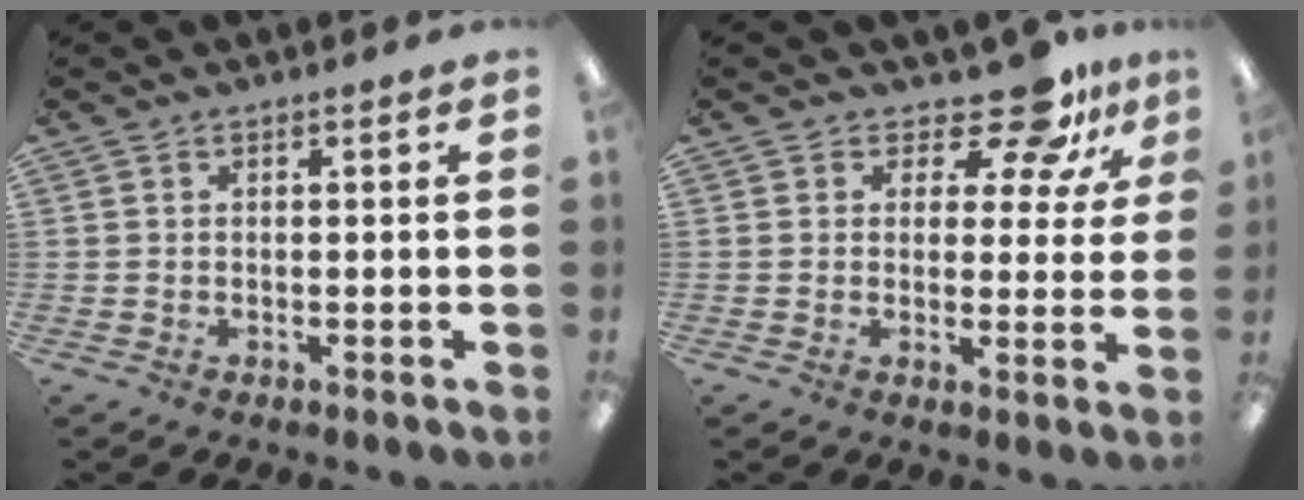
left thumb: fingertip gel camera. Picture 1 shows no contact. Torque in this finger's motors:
{"motor_torque": [0.58, 0.26, -0.20, -0.13, 0.07]}